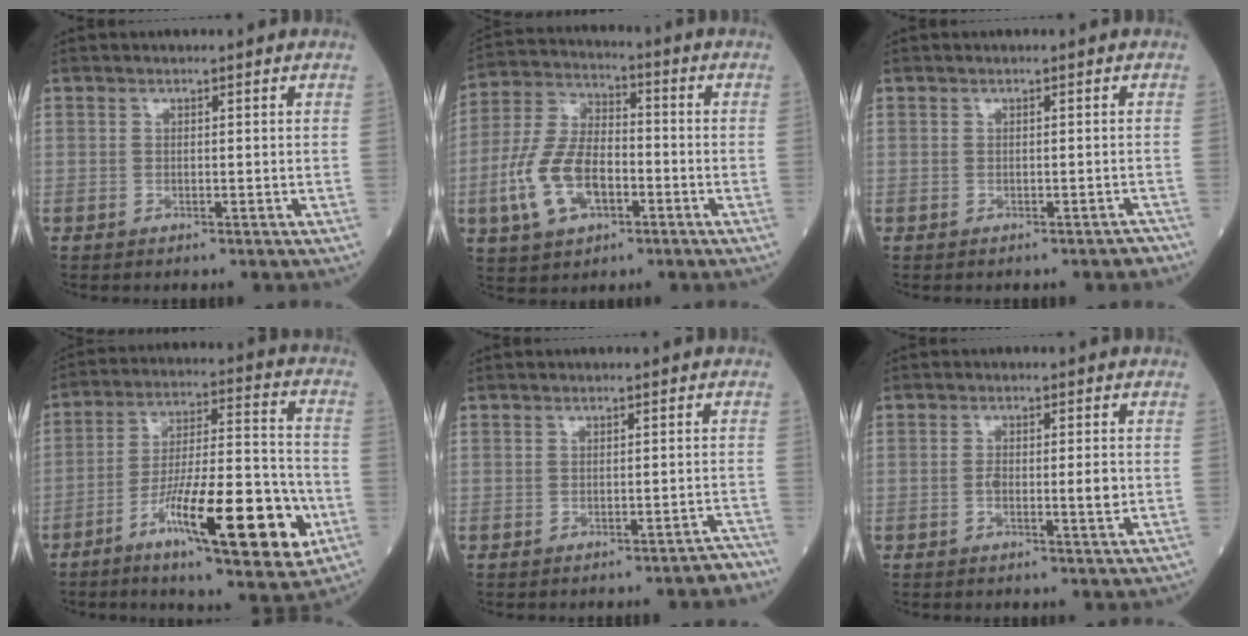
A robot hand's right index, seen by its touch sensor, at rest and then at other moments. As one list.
[{"total": 12.2, "force": [-3.7, 6.4, 9.7], "torque": [-0.219, 0.015, -0.069]}, {"total": 1.5, "force": [-1.3, 0.4, 0.6], "torque": [-0.008, -0.002, -0.014]}, {"total": 18.6, "force": [-7.9, 3.1, 16.6], "torque": [-0.266, -0.003, -0.123]}, {"total": 2.4, "force": [-2.2, 0.3, 0.9], "torque": [-0.001, 0.000, -0.027]}, {"total": 3.8, "force": [-0.5, 0.8, 3.6], "torque": [-0.061, 0.000, -0.008]}]